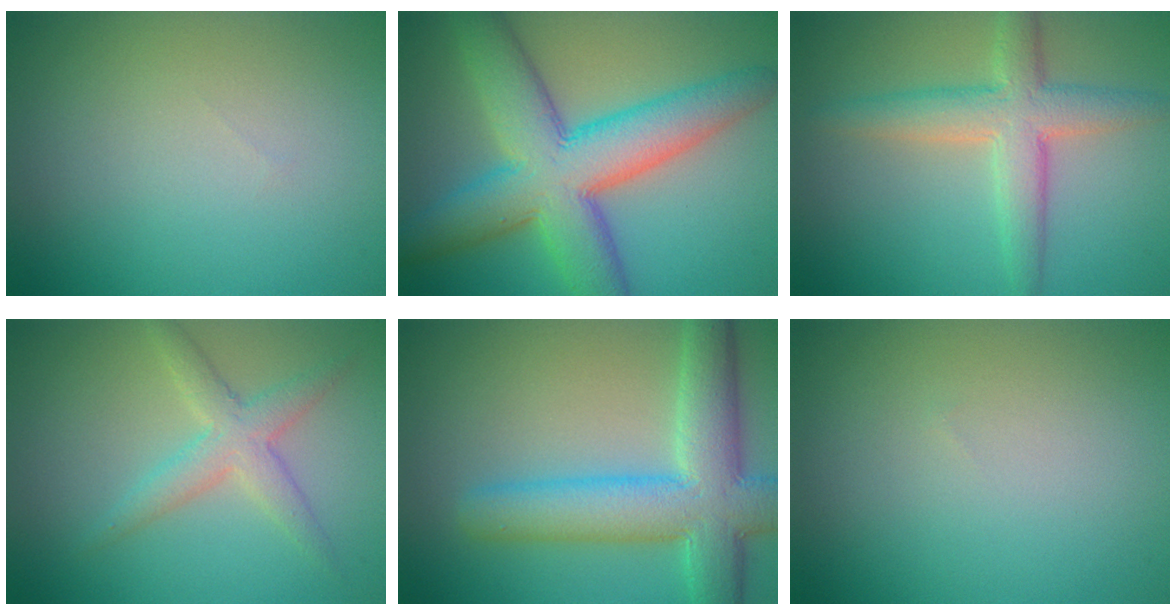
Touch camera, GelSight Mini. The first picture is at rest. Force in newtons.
{"total": 10.3, "press": 10.3, "slide": 0.2}
{"total": 4.7, "press": 4.7, "slide": 0.3}
{"total": 3.0, "press": 3.0, "slide": 0.1}
{"total": 8.3, "press": 8.3, "slide": 0.2}
{"total": 0.0}